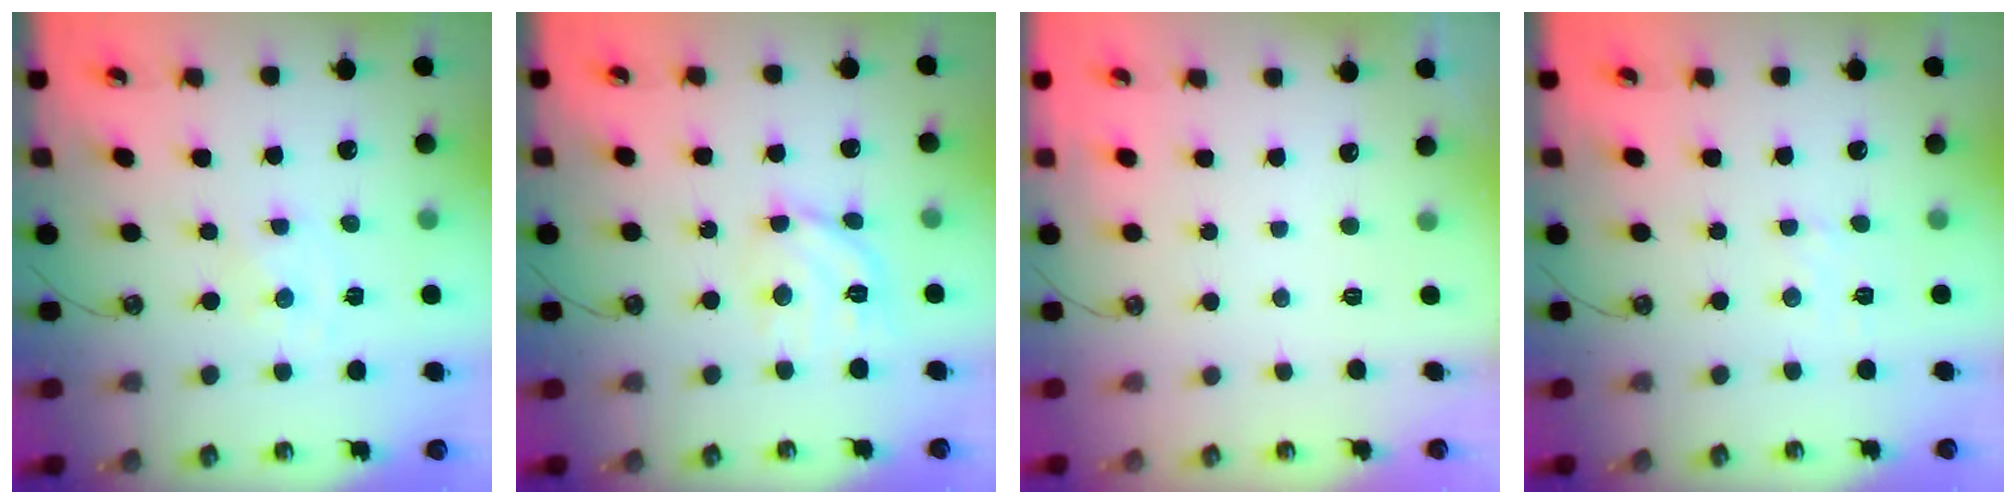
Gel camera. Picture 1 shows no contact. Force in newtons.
{"total": 12.1, "press": 12.0, "slide": 0.9}
{"total": 0.0}
{"total": 1.9, "press": 1.9, "slide": 0.3}